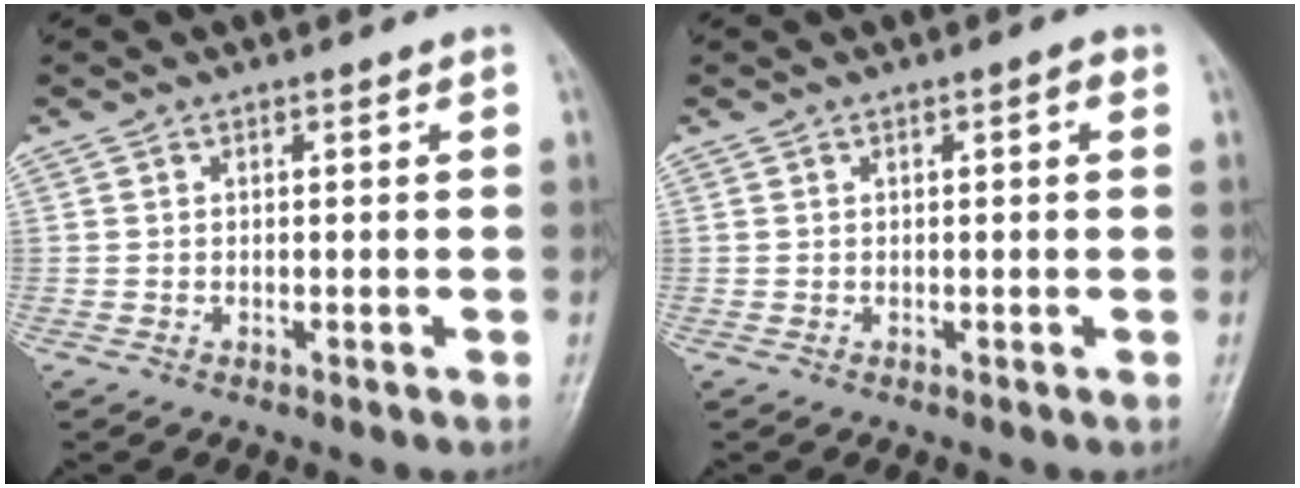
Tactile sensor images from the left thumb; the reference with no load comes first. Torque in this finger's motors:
{"motor_torque": [-0.25, 0.02, -0.21, -0.05, 0.04]}